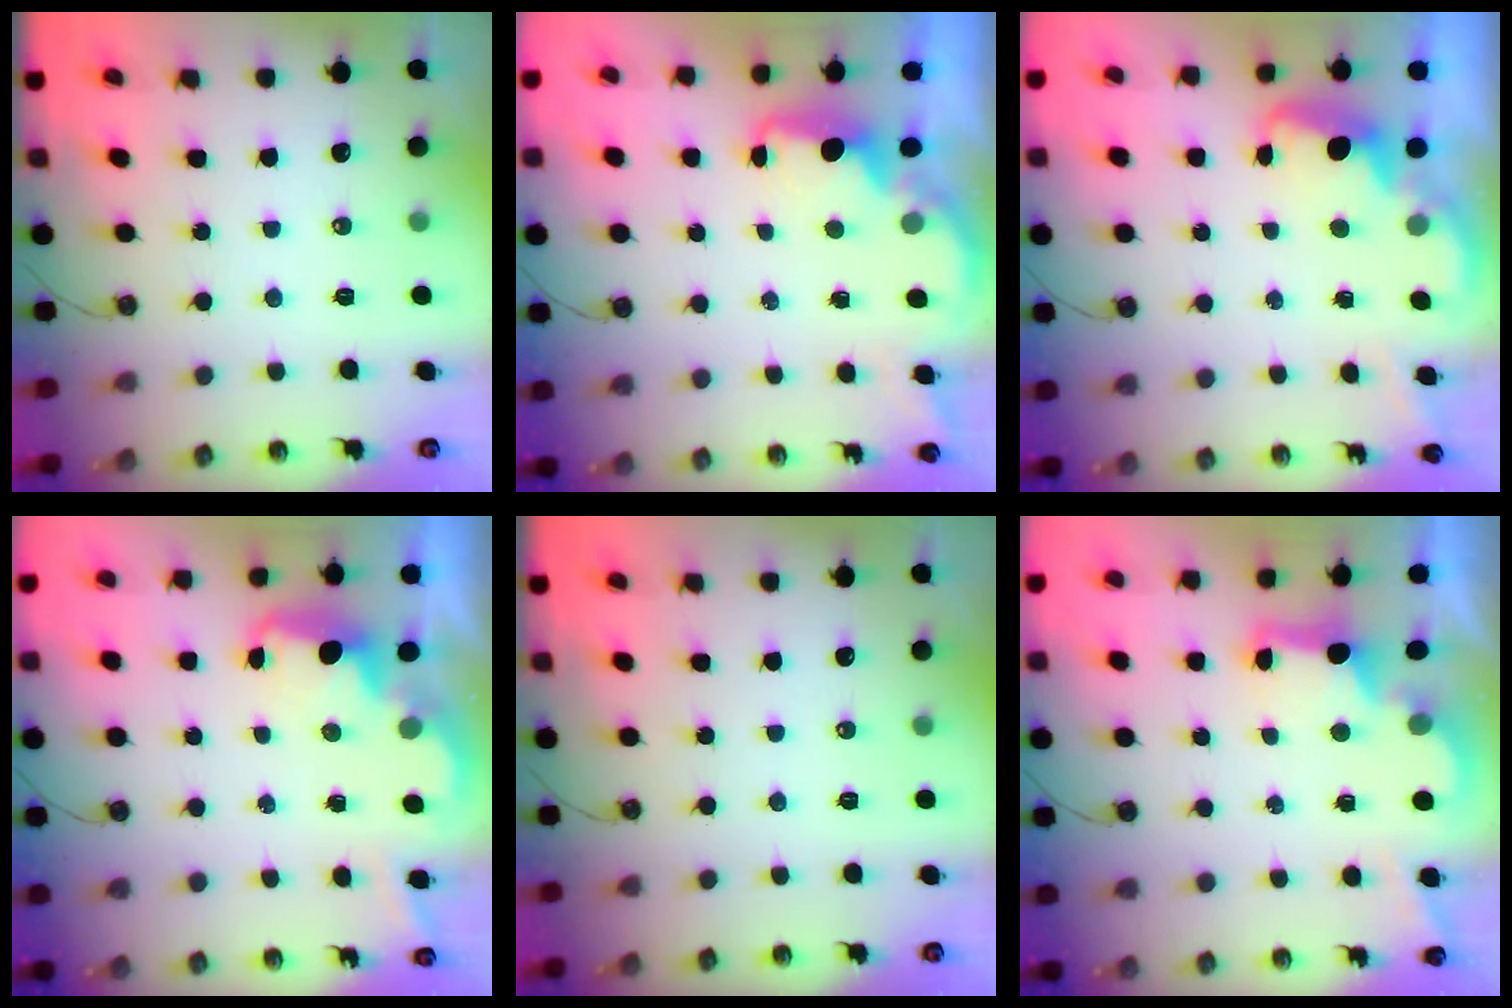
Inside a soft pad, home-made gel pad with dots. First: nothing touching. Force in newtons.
{"total": 2.2, "press": 2.1, "slide": 0.9}
{"total": 2.6, "press": 2.5, "slide": 0.8}
{"total": 2.6, "press": 2.6, "slide": 0.5}
{"total": 0.0}
{"total": 2.7, "press": 2.6, "slide": 0.9}